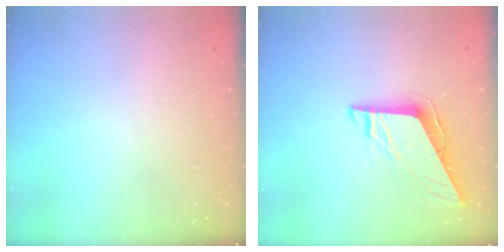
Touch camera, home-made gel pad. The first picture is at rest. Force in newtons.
{"total": 8.5, "press": 8.5, "slide": 0.3}